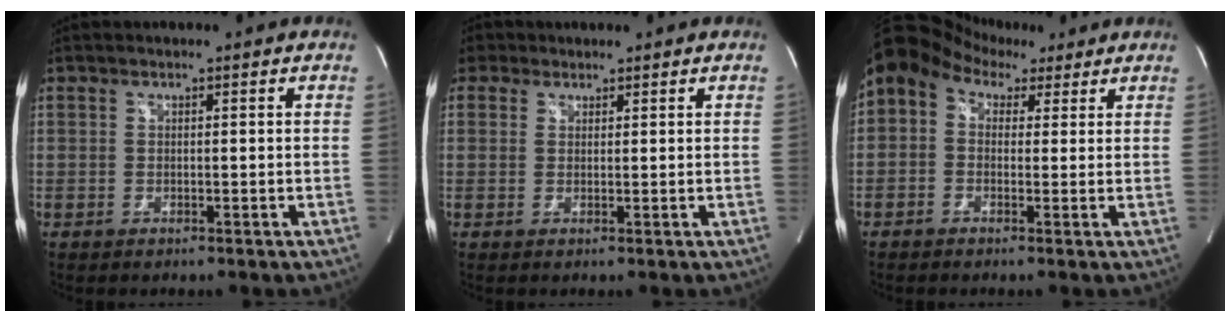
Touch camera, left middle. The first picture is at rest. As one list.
[{"total": 2.5, "force": [1.7, 1.9, -0.2], "torque": [0.004, 0.014, 0.027]}, {"total": 8.4, "force": [4.4, 5.8, 4.3], "torque": [-0.080, 0.061, 0.069]}]